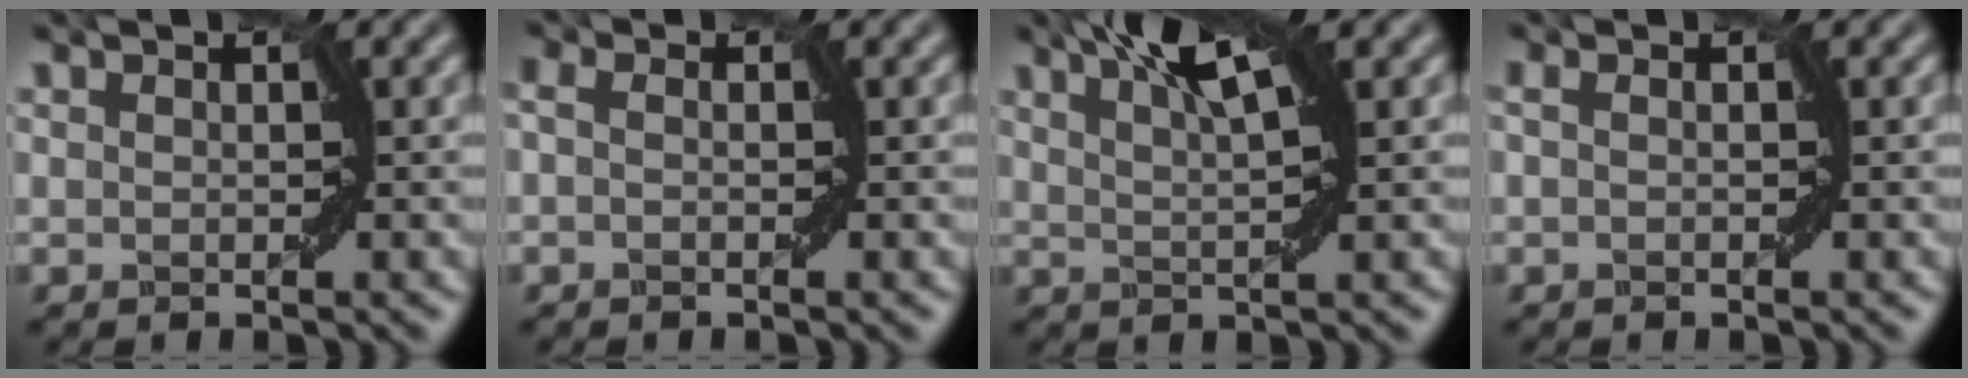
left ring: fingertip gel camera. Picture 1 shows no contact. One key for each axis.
{"total": 0.9, "fx": -0.3, "fy": 0.4, "fz": 0.8, "tx": -0.016, "ty": 0.004, "tz": -0.012}
{"total": 4.4, "fx": 2.3, "fy": 0.9, "fz": 3.6, "tx": -0.053, "ty": 0.012, "tz": 0.032}
{"total": 0.6, "fx": -0.1, "fy": 0.1, "fz": 0.6, "tx": -0.013, "ty": 0.000, "tz": -0.005}